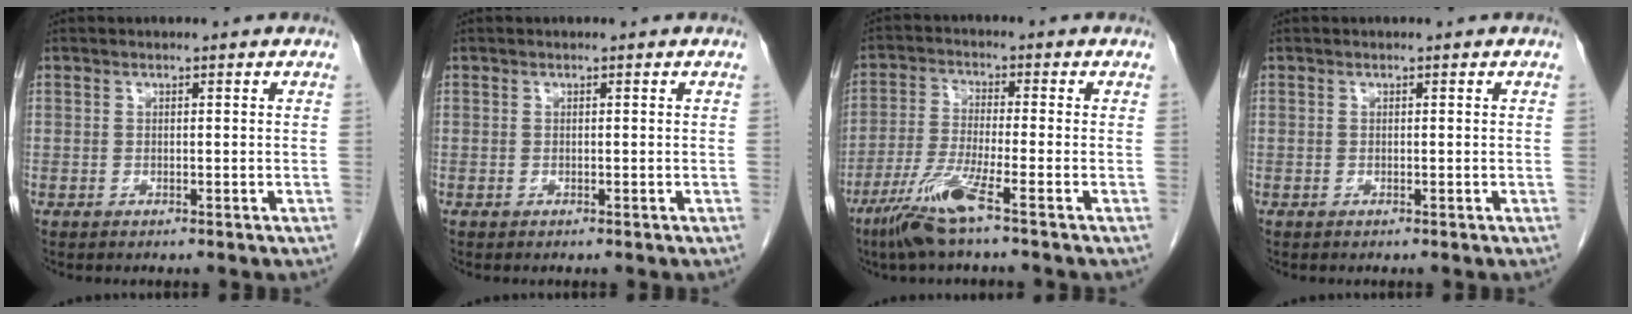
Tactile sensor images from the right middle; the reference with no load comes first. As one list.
[{"total": 0.0}, {"total": 7.6, "force": [-4.7, -0.5, 6.0], "torque": [-0.124, -0.022, -0.098]}, {"total": 0.0}]